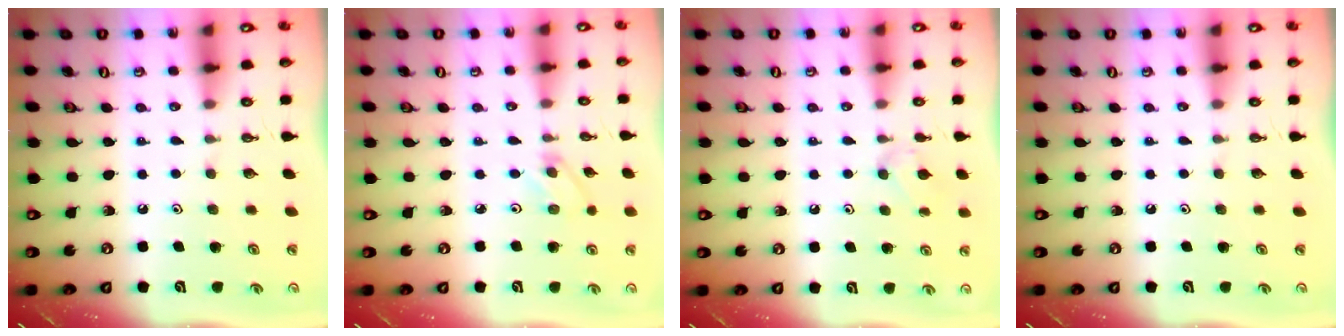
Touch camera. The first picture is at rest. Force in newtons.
{"total": 3.1, "press": 3.1, "slide": 0.3}
{"total": 6.3, "press": 6.3, "slide": 0.9}
{"total": 0.0}